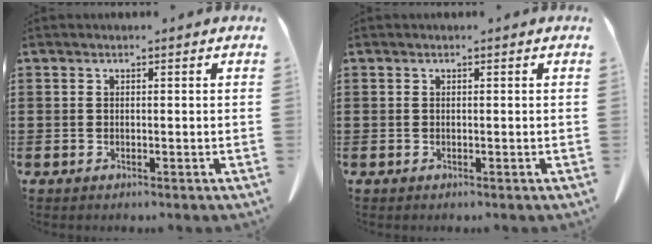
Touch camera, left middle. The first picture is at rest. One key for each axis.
{"total": 0.0}